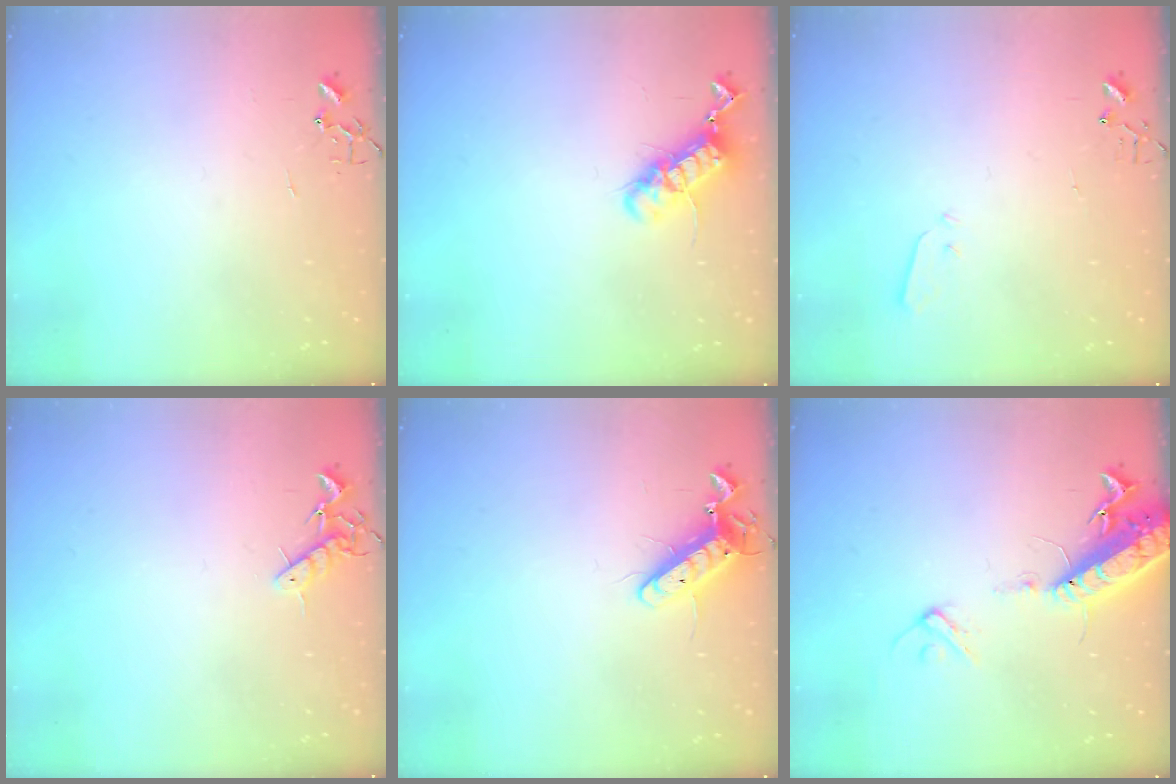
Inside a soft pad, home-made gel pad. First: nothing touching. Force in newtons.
{"total": 12.5, "press": 12.5, "slide": 0.9}
{"total": 3.0, "press": 2.9, "slide": 0.7}
{"total": 7.4, "press": 7.4, "slide": 0.9}
{"total": 11.6, "press": 11.5, "slide": 1.5}
{"total": 15.6, "press": 15.2, "slide": 3.5}